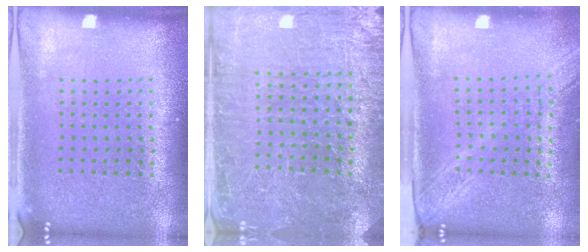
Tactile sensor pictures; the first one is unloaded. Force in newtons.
{"total": 3.3, "press": 3.3, "slide": 0.5}
{"total": 2.1, "press": 1.7, "slide": 1.2}